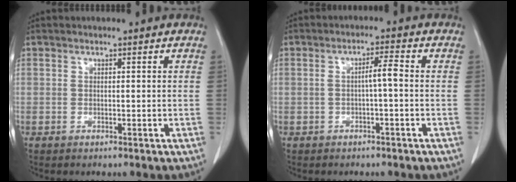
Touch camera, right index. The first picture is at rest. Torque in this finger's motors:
{"motor_torque": [0.41, -0.10, 0.13, 0.06]}